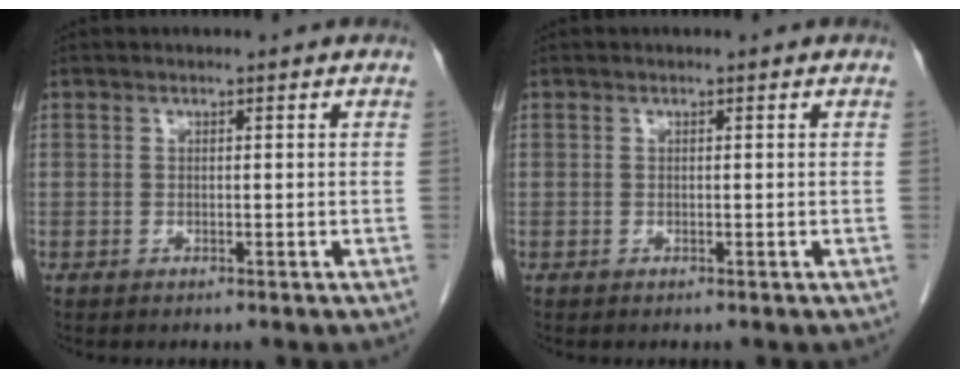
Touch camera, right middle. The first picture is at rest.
{"total": 0.0}